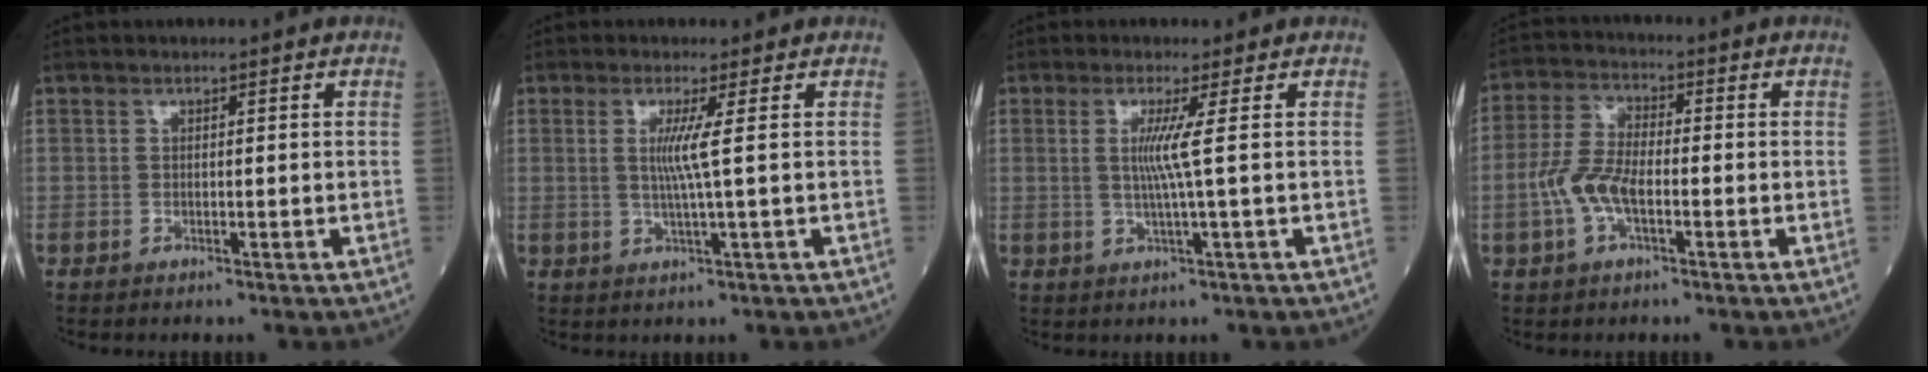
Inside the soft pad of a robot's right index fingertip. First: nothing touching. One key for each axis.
{"total": 3.7, "fx": 0.6, "fy": -1.1, "fz": 3.5, "tx": -0.071, "ty": -0.005, "tz": 0.010}
{"total": 3.8, "fx": 0.5, "fy": -1.3, "fz": 3.5, "tx": -0.072, "ty": -0.005, "tz": 0.009}
{"total": 6.8, "fx": -1.9, "fy": 2.8, "fz": 5.9, "tx": -0.137, "ty": 0.010, "tz": -0.039}